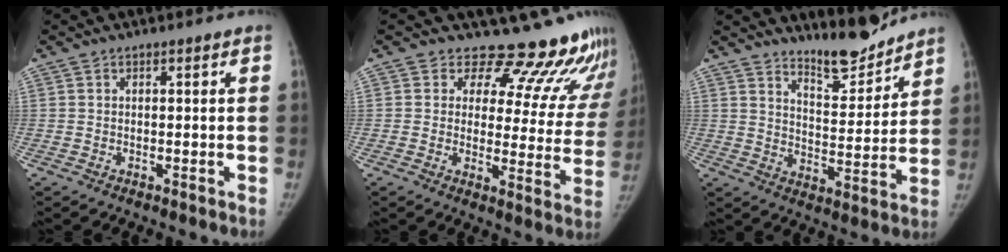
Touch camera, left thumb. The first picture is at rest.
{"total": 18.2, "force": [16.4, 6.7, 4.0], "torque": [0.014, -0.130, 0.179]}
{"total": 9.6, "force": [8.9, 2.0, 3.0], "torque": [-0.022, -0.074, 0.153]}